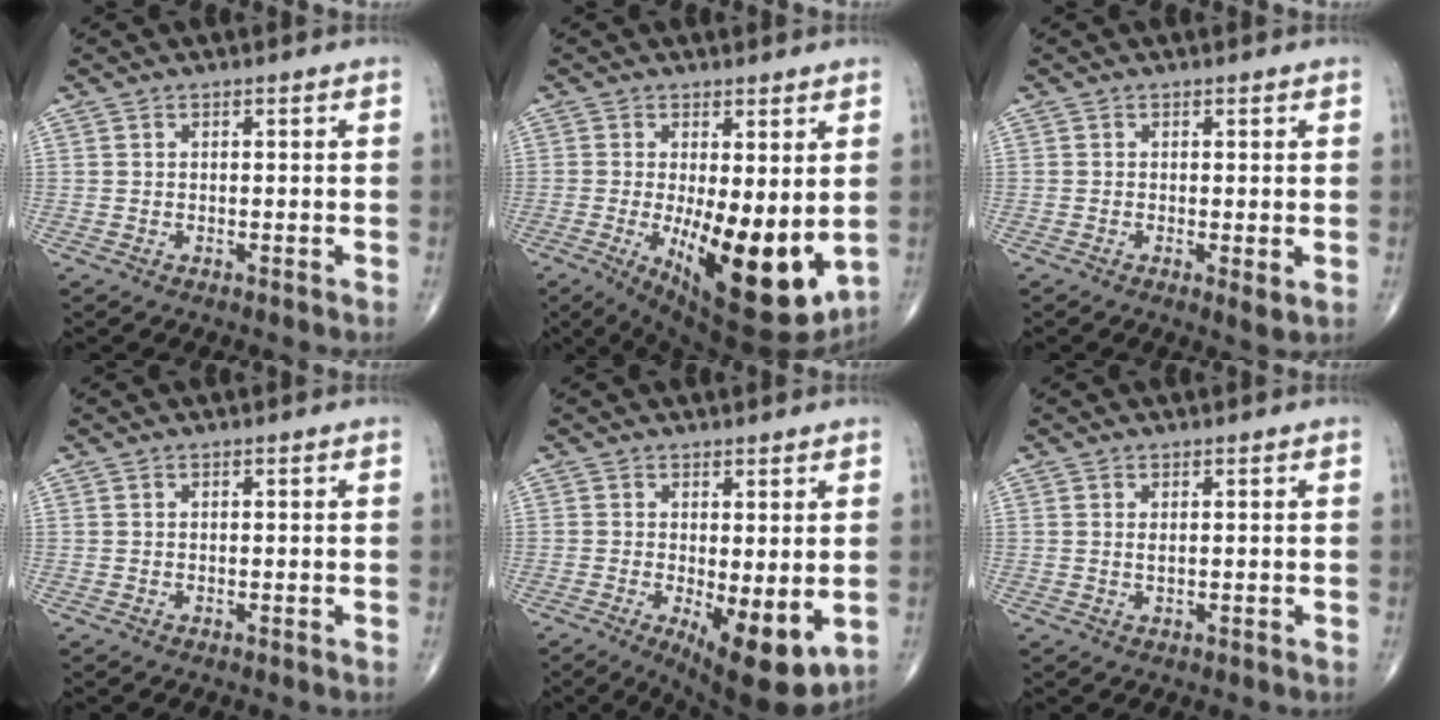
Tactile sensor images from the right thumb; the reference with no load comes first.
{"total": 16.9, "force": [-2.0, 6.4, 15.5], "torque": [-0.232, -0.039, -0.008]}
{"total": 2.1, "force": [-0.2, 0.6, 2.0], "torque": [-0.037, -0.010, -0.007]}
{"total": 0.0}
{"total": 10.6, "force": [-2.1, 3.8, 9.6], "torque": [-0.136, -0.026, -0.021]}
{"total": 0.9, "force": [0.3, 0.3, 0.8], "torque": [-0.017, -0.001, 0.007]}